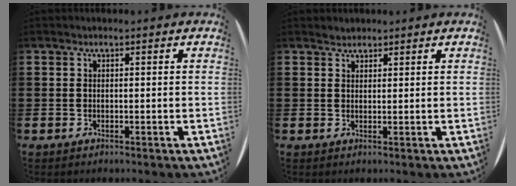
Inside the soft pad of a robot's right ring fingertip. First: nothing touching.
{"total": 1.1, "force": [1.0, 0.3, -0.2], "torque": [0.001, 0.002, 0.022]}